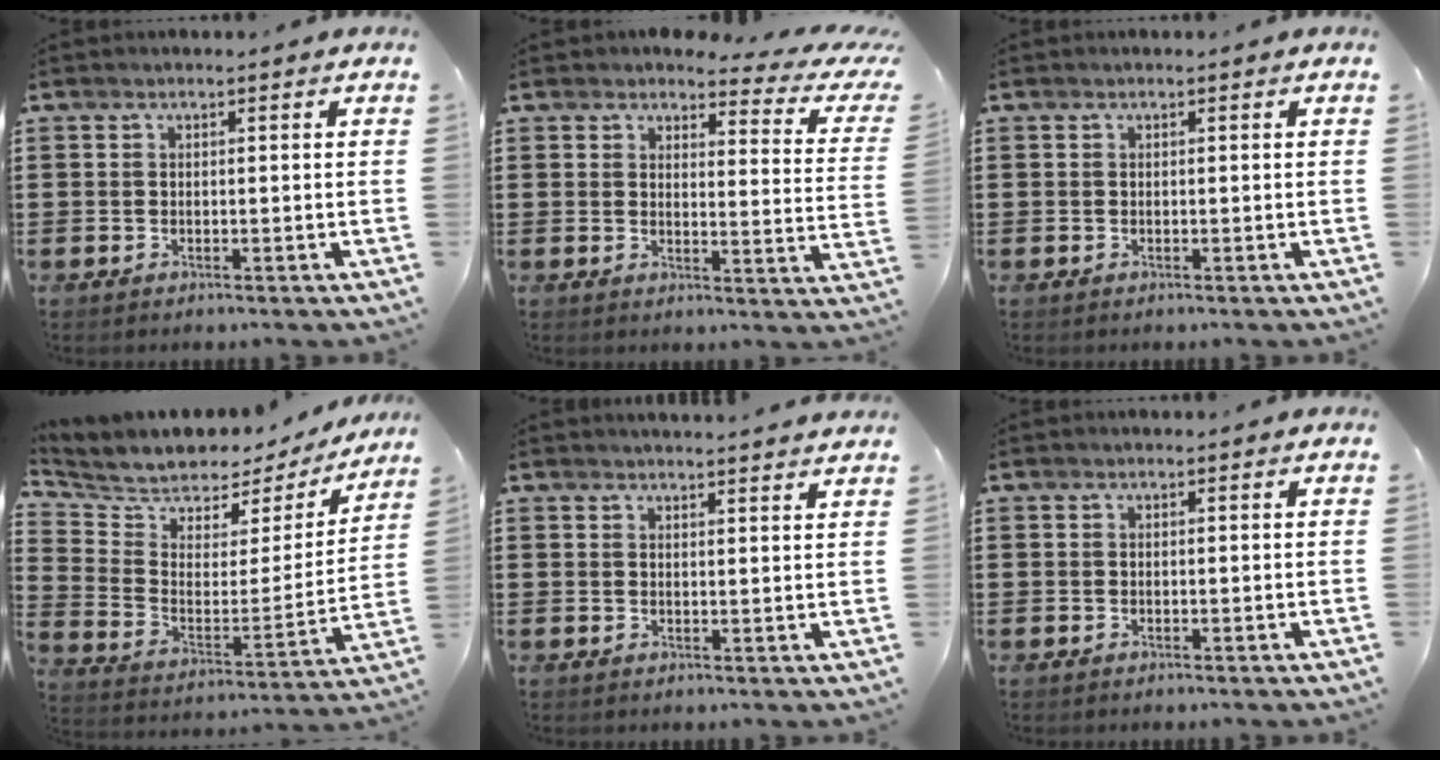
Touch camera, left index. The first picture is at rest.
{"total": 3.8, "force": [3.2, 1.0, 1.9], "torque": [-0.047, -0.013, 0.052]}
{"total": 0.0}
{"total": 5.1, "force": [4.8, 1.8, 0.2], "torque": [-0.044, -0.045, 0.077]}
{"total": 2.2, "force": [2.2, -0.3, 0.0], "torque": [-0.005, -0.005, 0.042]}
{"total": 0.0}